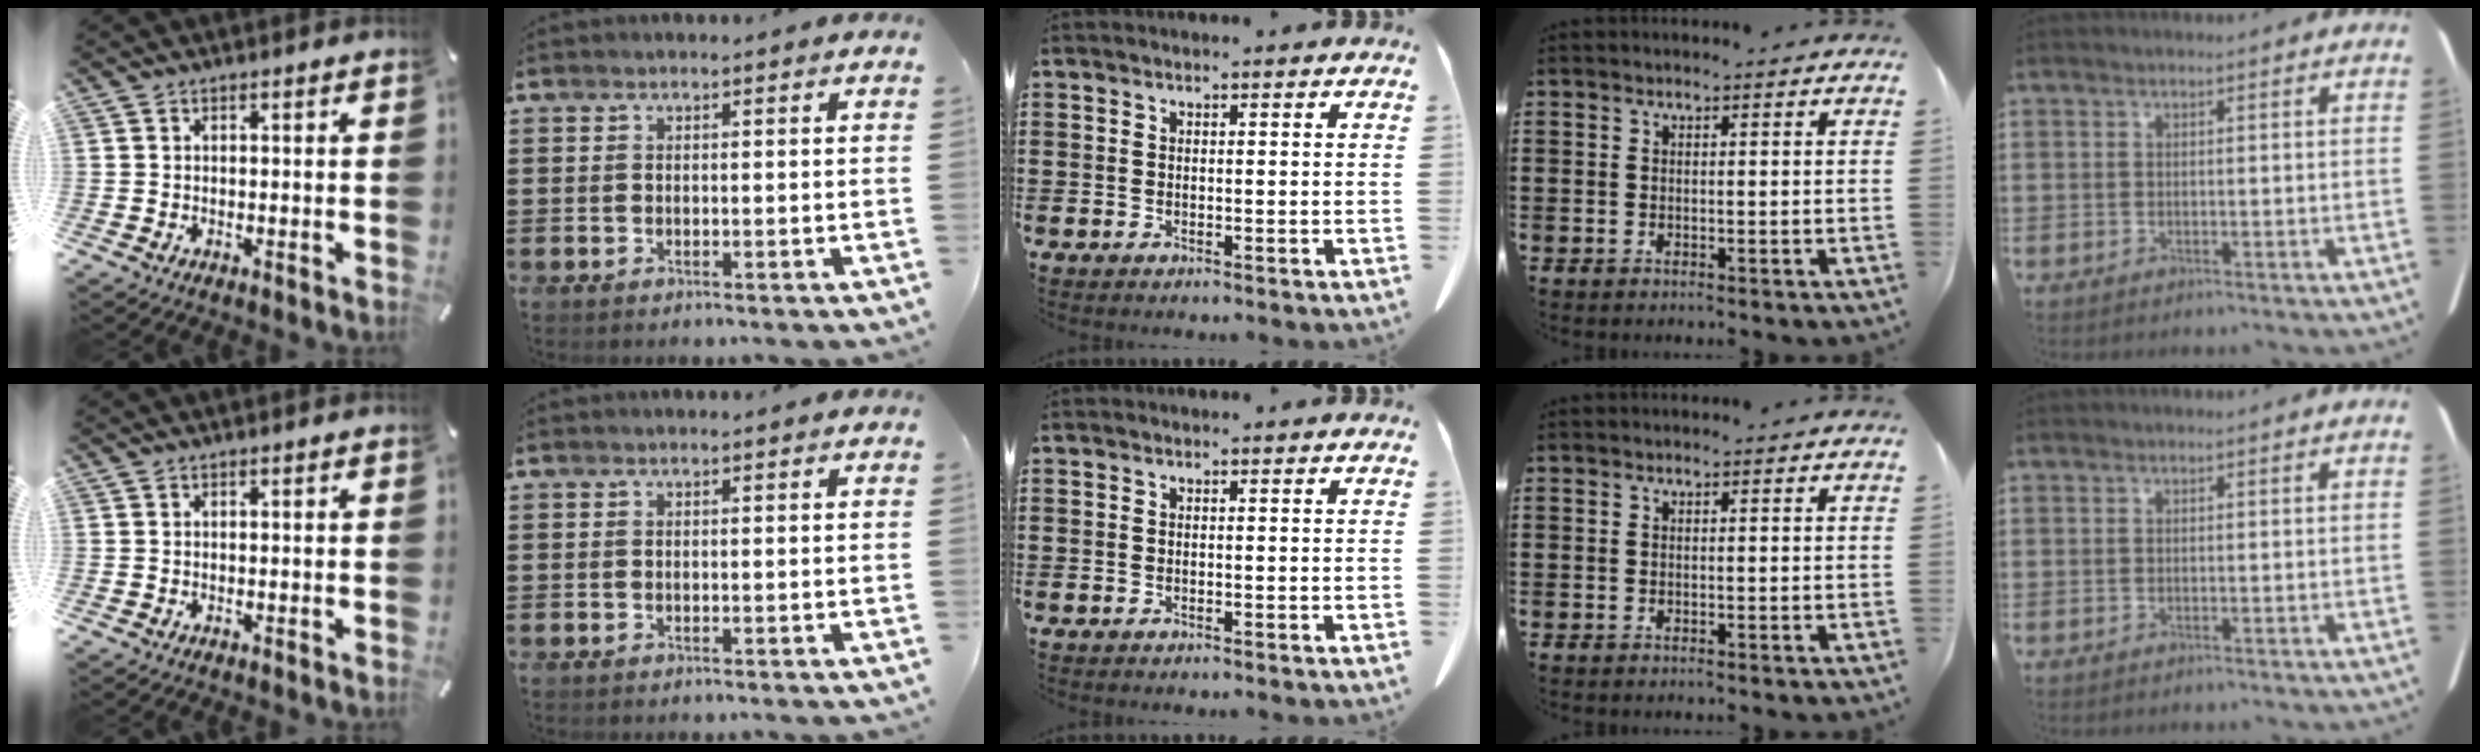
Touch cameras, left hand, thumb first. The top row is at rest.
{}